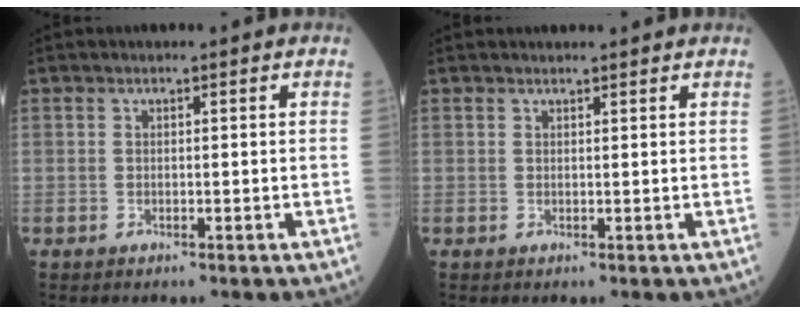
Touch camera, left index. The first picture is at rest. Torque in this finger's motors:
{"motor_torque": [-0.31, 0.24, -0.33, -0.04]}